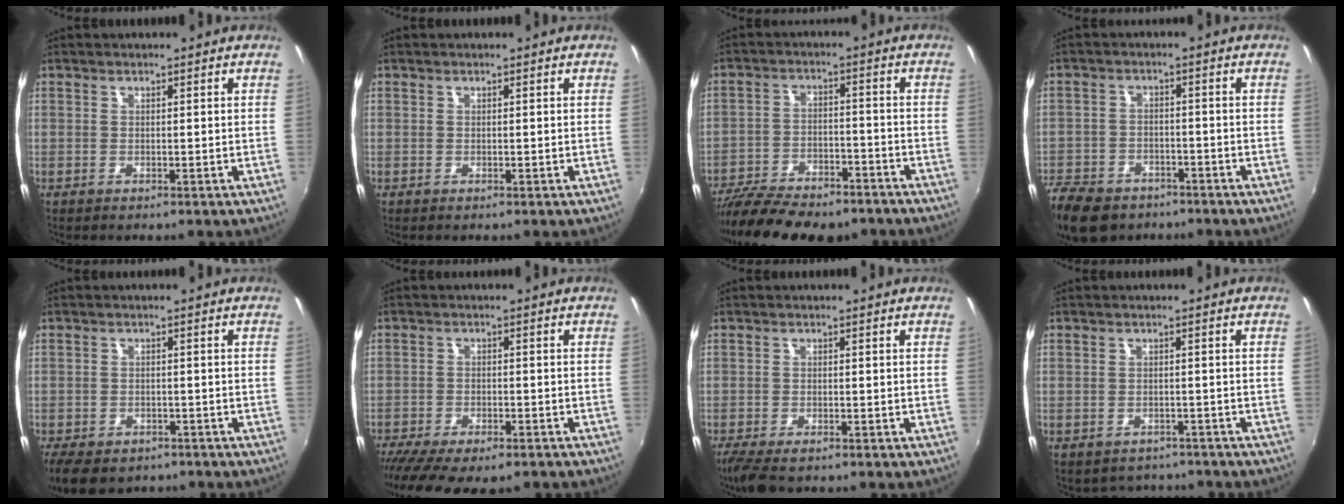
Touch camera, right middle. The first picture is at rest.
{"total": 0.0}
{"total": 17.5, "force": [-14.4, 5.7, 8.2], "torque": [-0.172, -0.029, -0.223]}
{"total": 14.5, "force": [-10.0, 8.5, 6.0], "torque": [-0.177, -0.018, -0.171]}
{"total": 8.8, "force": [-6.2, 4.7, 4.2], "torque": [-0.099, -0.027, -0.094]}
{"total": 12.2, "force": [-9.5, 3.5, 6.7], "torque": [-0.149, -0.050, -0.153]}
{"total": 6.3, "force": [-4.7, 1.8, 3.7], "torque": [-0.089, -0.033, -0.084]}
{"total": 4.5, "force": [-3.6, 2.6, 0.5], "torque": [-0.015, -0.001, -0.047]}